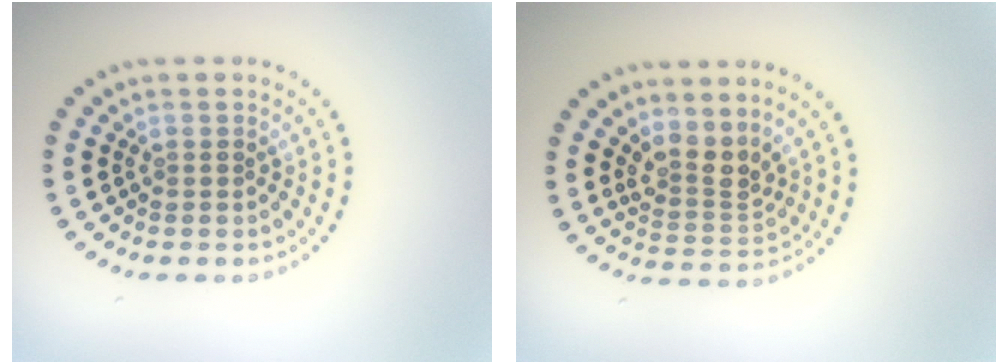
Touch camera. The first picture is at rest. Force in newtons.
{"total": 2.8, "press": 2.0, "slide": 1.9}